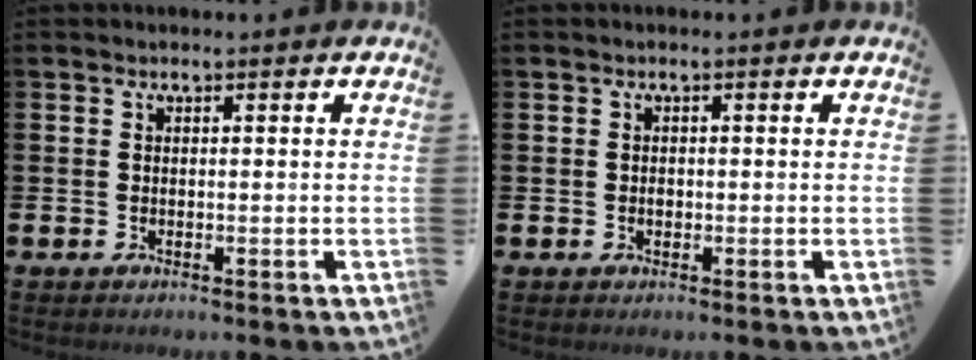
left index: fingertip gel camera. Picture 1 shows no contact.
{"total": 0.8, "force": [-0.1, 0.6, 0.4], "torque": [-0.004, 0.002, -0.004]}